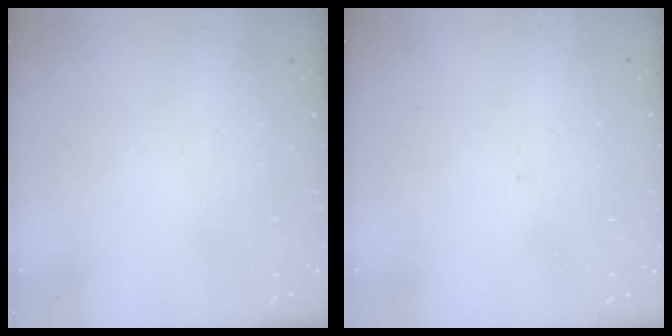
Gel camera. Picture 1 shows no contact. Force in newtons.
{"total": 0.8, "press": 0.8, "slide": 0.1}